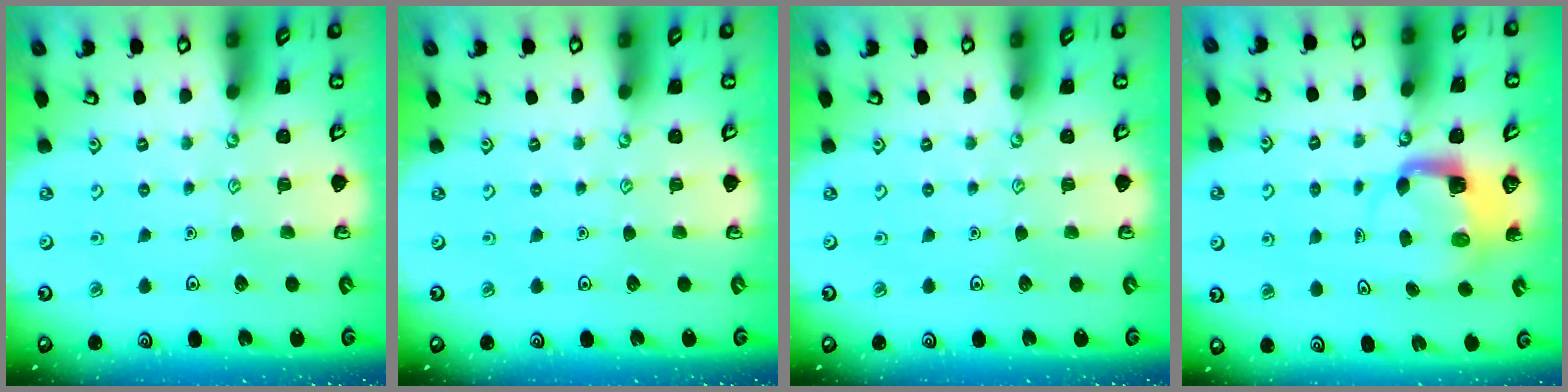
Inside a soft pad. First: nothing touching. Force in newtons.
{"total": 0.0}
{"total": 0.0}
{"total": 4.0, "press": 4.0, "slide": 0.4}